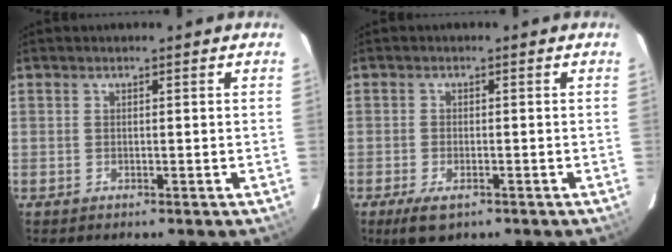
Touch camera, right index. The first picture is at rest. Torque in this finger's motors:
{"motor_torque": [0.40, -0.36, 0.22, 0.03]}